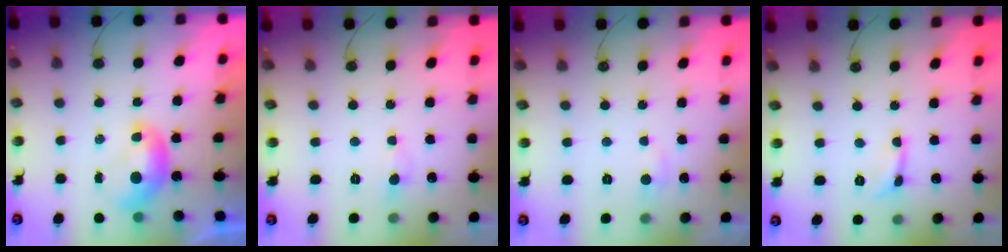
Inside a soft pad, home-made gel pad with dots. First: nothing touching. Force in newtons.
{"total": 0.5, "press": 0.4, "slide": 0.4}
{"total": 1.8, "press": 1.6, "slide": 0.6}
{"total": 2.1, "press": 2.1, "slide": 0.5}